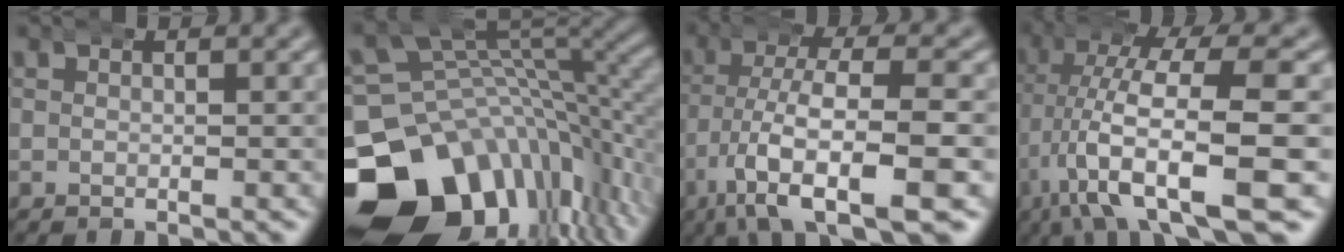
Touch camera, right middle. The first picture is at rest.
{"total": 22.3, "force": [-7.0, 16.1, 13.7], "torque": [-0.217, -0.063, -0.098]}
{"total": 10.3, "force": [-6.4, 3.6, 7.2], "torque": [-0.157, -0.043, -0.082]}
{"total": 11.4, "force": [-3.7, 4.2, 10.0], "torque": [-0.189, -0.019, -0.046]}